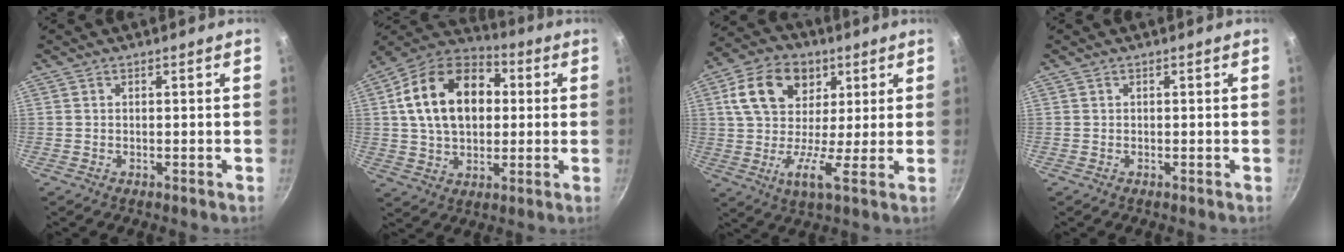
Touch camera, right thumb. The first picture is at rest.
{"total": 19.4, "force": [3.2, 13.3, 13.8], "torque": [-0.209, 0.026, 0.040]}
{"total": 14.3, "force": [4.6, 9.6, 9.5], "torque": [-0.154, 0.003, 0.061]}
{"total": 0.0}